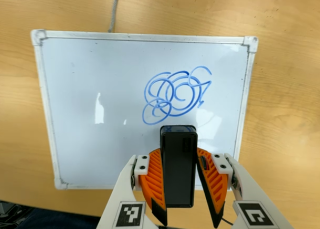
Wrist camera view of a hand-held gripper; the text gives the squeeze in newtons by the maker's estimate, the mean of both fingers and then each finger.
{"total": 5.7, "left": 4.7, "right": 6.6}